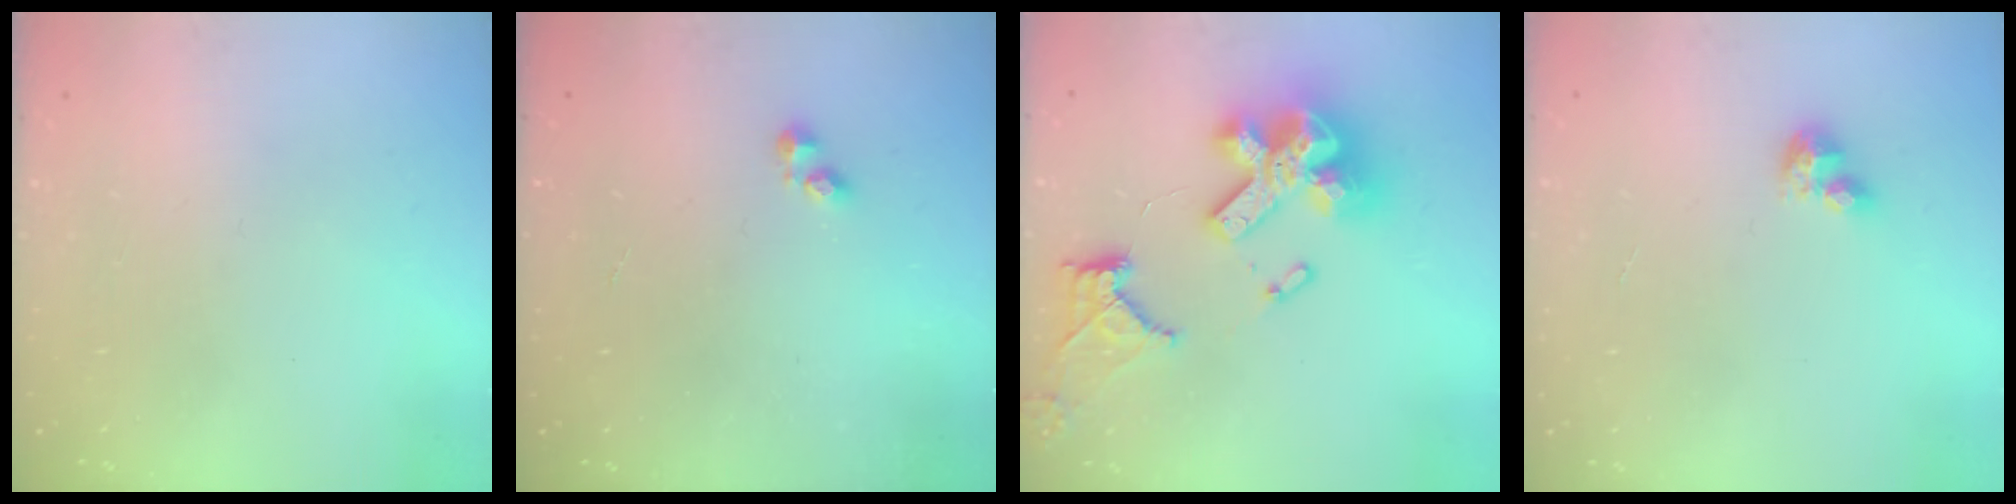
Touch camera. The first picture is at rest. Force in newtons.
{"total": 2.3, "press": 2.2, "slide": 0.3}
{"total": 19.6, "press": 18.8, "slide": 5.5}
{"total": 4.5, "press": 4.5, "slide": 0.4}